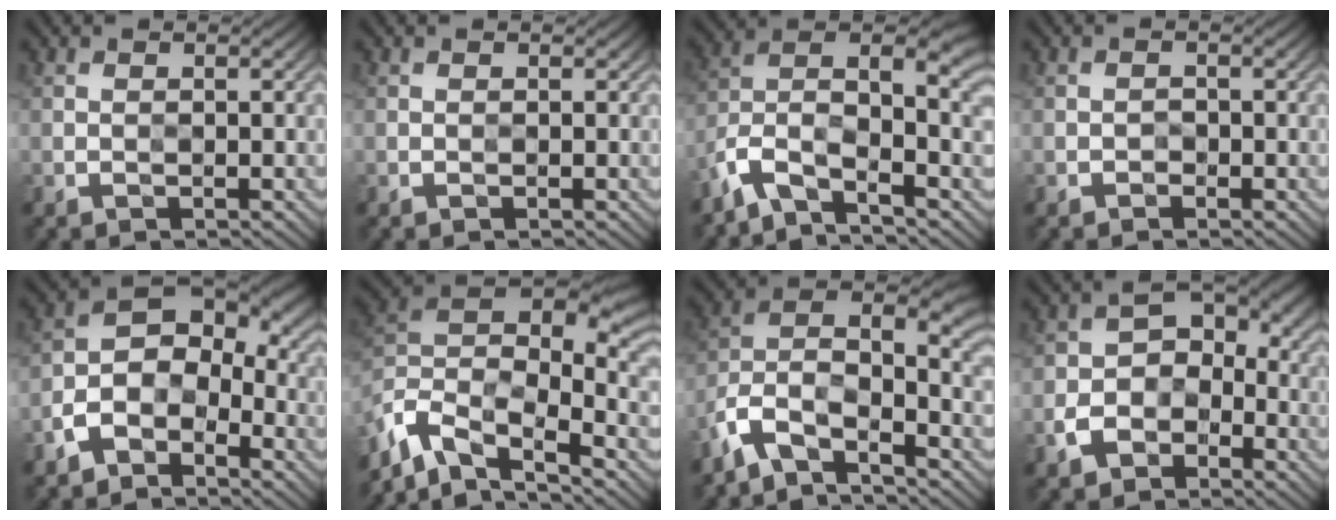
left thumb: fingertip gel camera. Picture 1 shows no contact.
{"total": 0.0}
{"total": 8.1, "force": [-3.6, 3.0, 6.6], "torque": [-0.118, -0.001, -0.092]}
{"total": 0.8, "force": [-0.6, 0.5, 0.0], "torque": [0.004, 0.001, -0.016]}
{"total": 7.5, "force": [-3.1, 4.9, 4.7], "torque": [-0.080, -0.001, -0.071]}
{"total": 10.1, "force": [-5.5, 4.6, 7.1], "torque": [-0.152, 0.000, -0.111]}
{"total": 8.2, "force": [-4.5, 3.3, 6.0], "torque": [-0.114, -0.002, -0.109]}
{"total": 6.2, "force": [-2.4, 4.6, 3.4], "torque": [-0.052, -0.006, -0.055]}